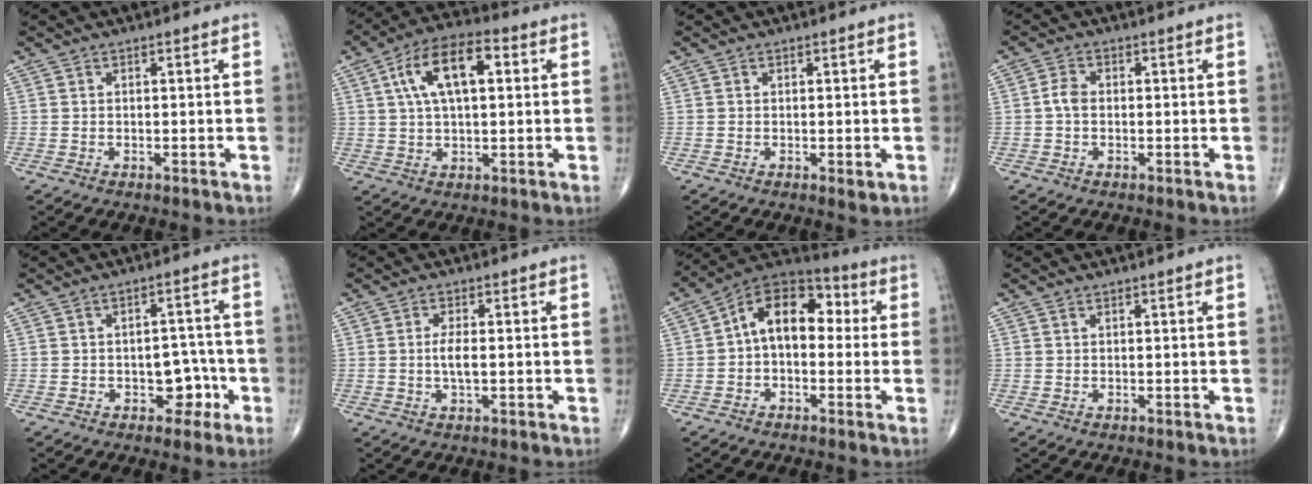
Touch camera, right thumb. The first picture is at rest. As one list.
[{"total": 12.7, "force": [3.3, 5.9, 10.7], "torque": [-0.189, 0.021, 0.052]}, {"total": 1.1, "force": [-0.2, 0.5, 1.0], "torque": [-0.011, -0.003, -0.004]}, {"total": 2.6, "force": [-0.2, 1.8, 1.9], "torque": [-0.032, 0.007, -0.010]}, {"total": 6.0, "force": [-2.2, 4.2, 3.7], "torque": [-0.015, 0.029, -0.026]}, {"total": 3.2, "force": [-0.2, 1.2, 2.9], "torque": [-0.062, -0.002, -0.006]}, {"total": 12.8, "force": [0.8, 8.2, 9.8], "torque": [-0.122, 0.044, -0.005]}, {"total": 0.0}]